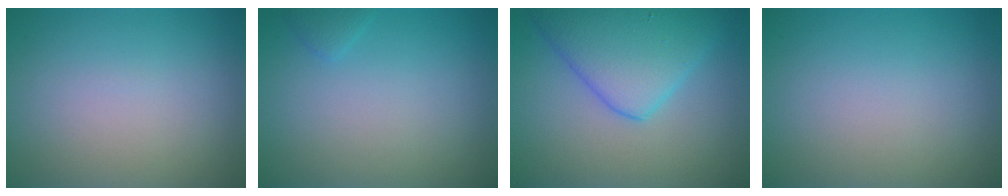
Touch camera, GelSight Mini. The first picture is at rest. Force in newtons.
{"total": 0.7, "press": 0.7, "slide": 0.1}
{"total": 6.6, "press": 6.6, "slide": 0.3}
{"total": 0.0}